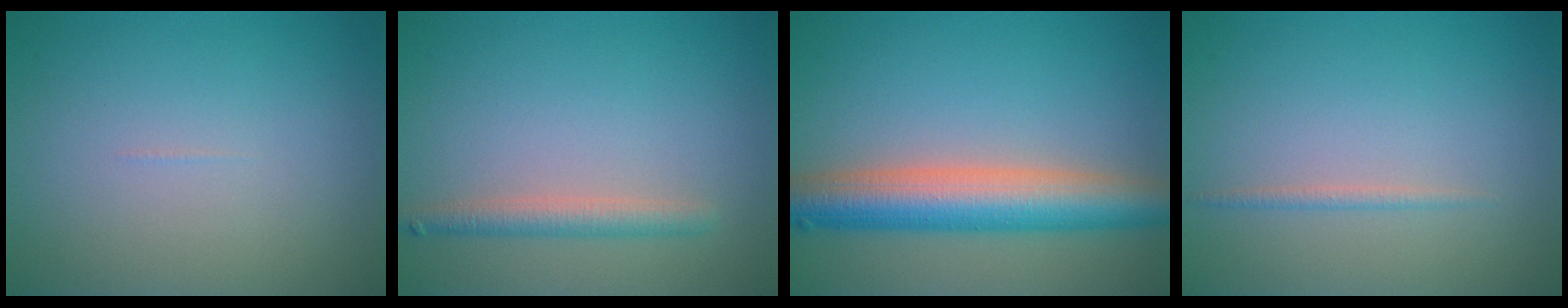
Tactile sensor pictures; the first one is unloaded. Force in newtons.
{"total": 2.3, "press": 2.3, "slide": 0.1}
{"total": 7.6, "press": 7.6, "slide": 0.1}
{"total": 0.8, "press": 0.8, "slide": 0.0}